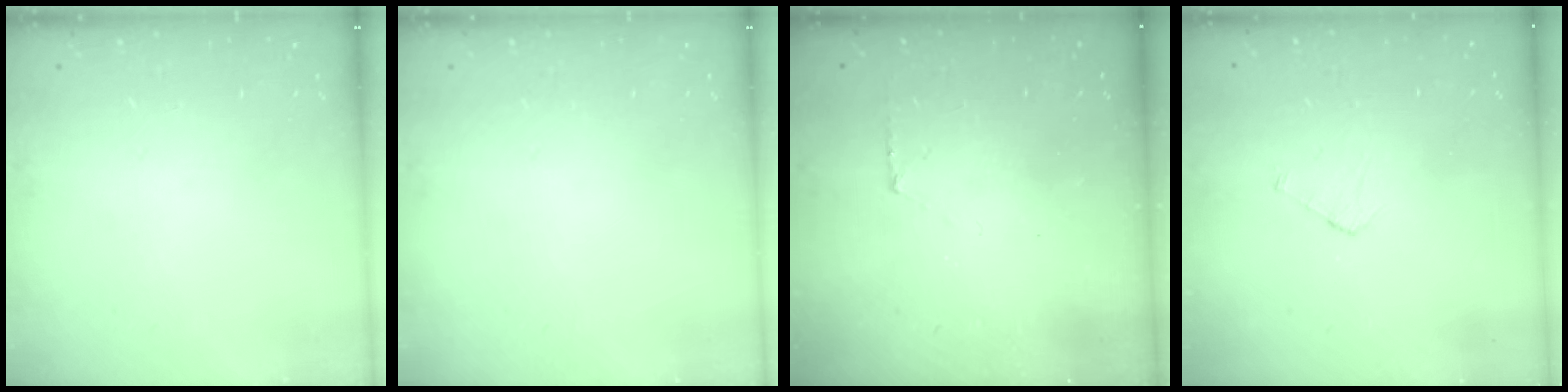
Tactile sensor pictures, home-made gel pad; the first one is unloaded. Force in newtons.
{"total": 0.0}
{"total": 3.9, "press": 3.9, "slide": 0.4}
{"total": 3.9, "press": 3.8, "slide": 0.3}